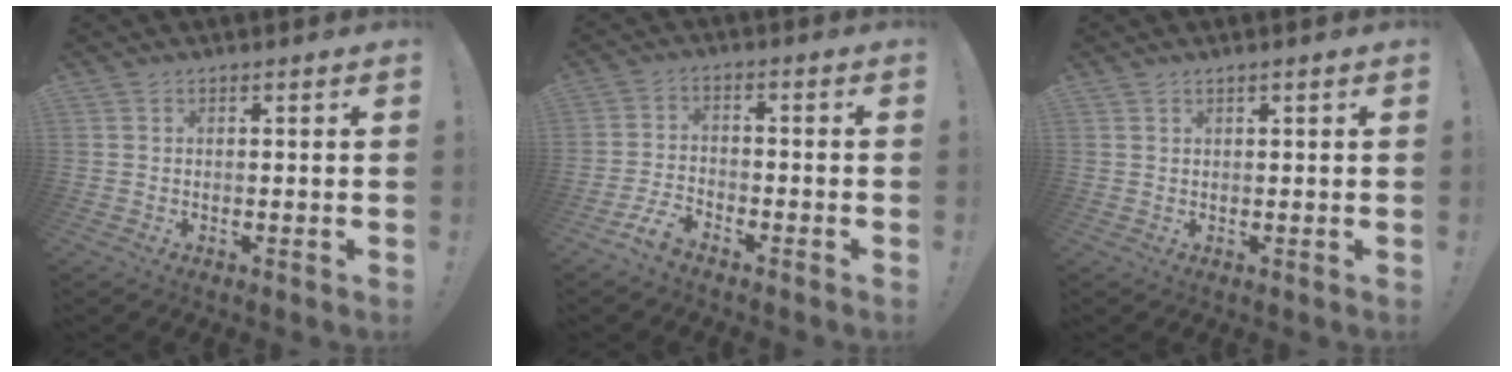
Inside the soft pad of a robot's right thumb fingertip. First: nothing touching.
{"total": 5.8, "force": [-4.5, 2.2, 2.8], "torque": [-0.072, 0.012, -0.084]}
{"total": 1.0, "force": [0.6, -0.2, 0.7], "torque": [-0.020, 0.002, 0.012]}